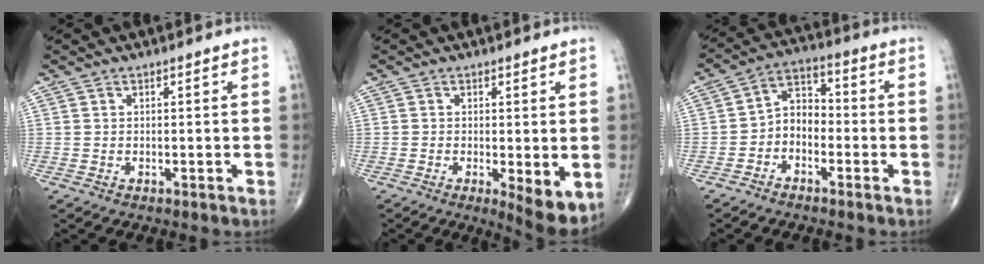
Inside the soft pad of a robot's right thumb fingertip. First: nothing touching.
{"total": 6.5, "force": [-1.4, 1.9, 6.1], "torque": [-0.084, -0.020, -0.020]}
{"total": 6.3, "force": [-2.1, 4.5, 3.8], "torque": [-0.040, 0.037, -0.056]}